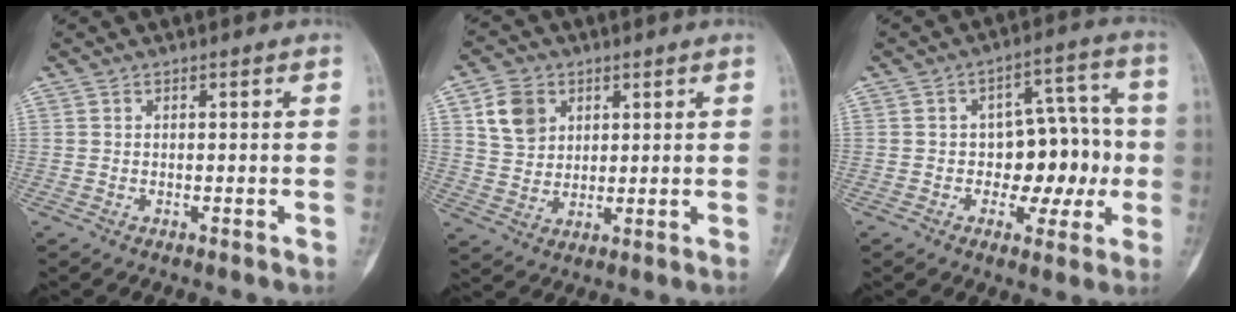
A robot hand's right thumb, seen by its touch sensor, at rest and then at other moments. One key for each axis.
{"total": 7.9, "fx": 3.2, "fy": 6.2, "fz": 3.6, "tx": -0.040, "ty": -0.009, "tz": 0.065}
{"total": 12.1, "fx": -1.5, "fy": 7.8, "fz": 9.2, "tx": -0.065, "ty": 0.044, "tz": -0.019}